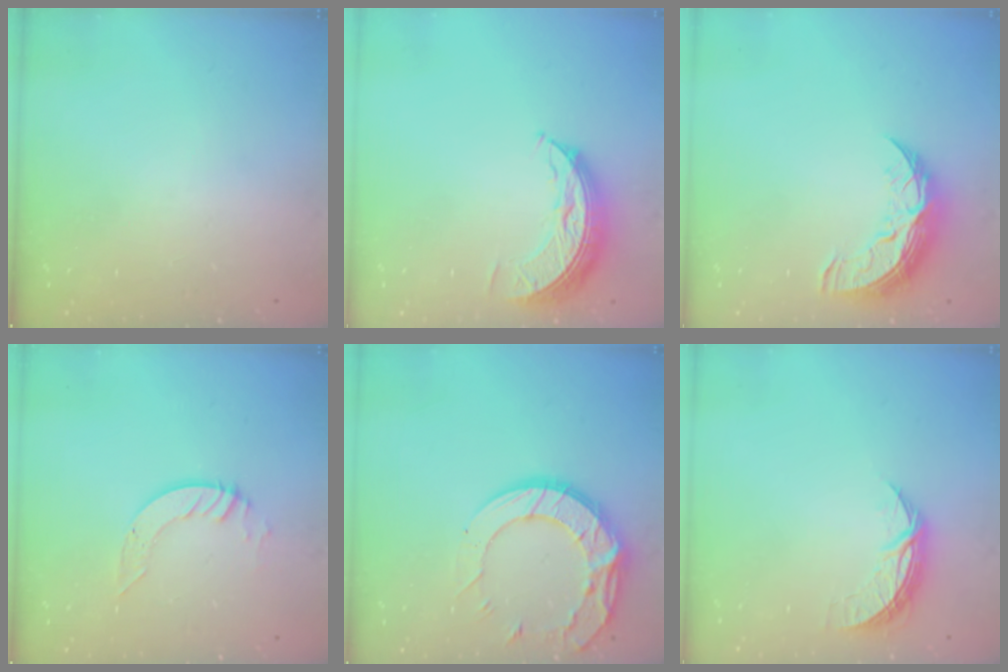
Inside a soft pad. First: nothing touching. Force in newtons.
{"total": 8.3, "press": 8.3, "slide": 0.6}
{"total": 10.7, "press": 10.6, "slide": 0.6}
{"total": 4.0, "press": 4.0, "slide": 0.2}
{"total": 14.4, "press": 14.3, "slide": 1.2}
{"total": 6.8, "press": 6.8, "slide": 0.5}